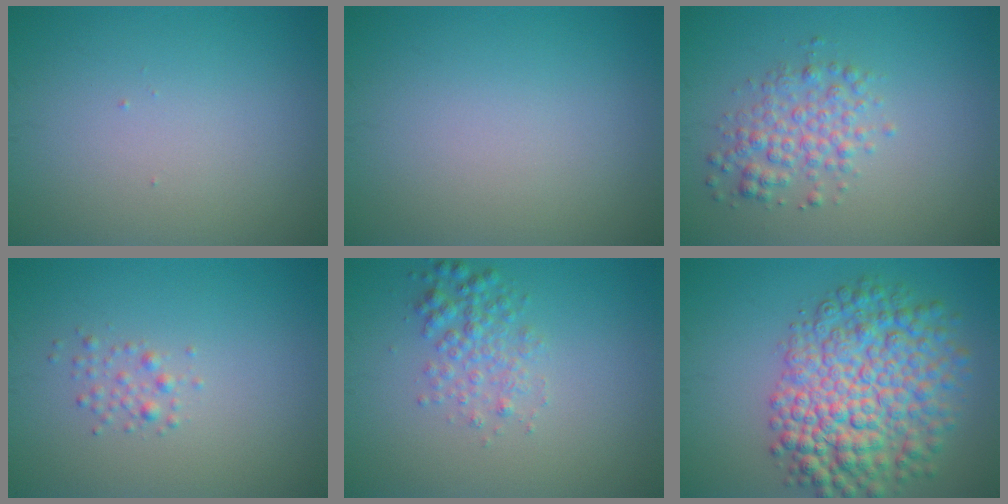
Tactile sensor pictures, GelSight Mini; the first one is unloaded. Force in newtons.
{"total": 0.0}
{"total": 3.1, "press": 3.1, "slide": 0.1}
{"total": 1.2, "press": 1.2, "slide": 0.0}
{"total": 2.5, "press": 2.5, "slide": 0.0}
{"total": 9.7, "press": 9.6, "slide": 0.3}